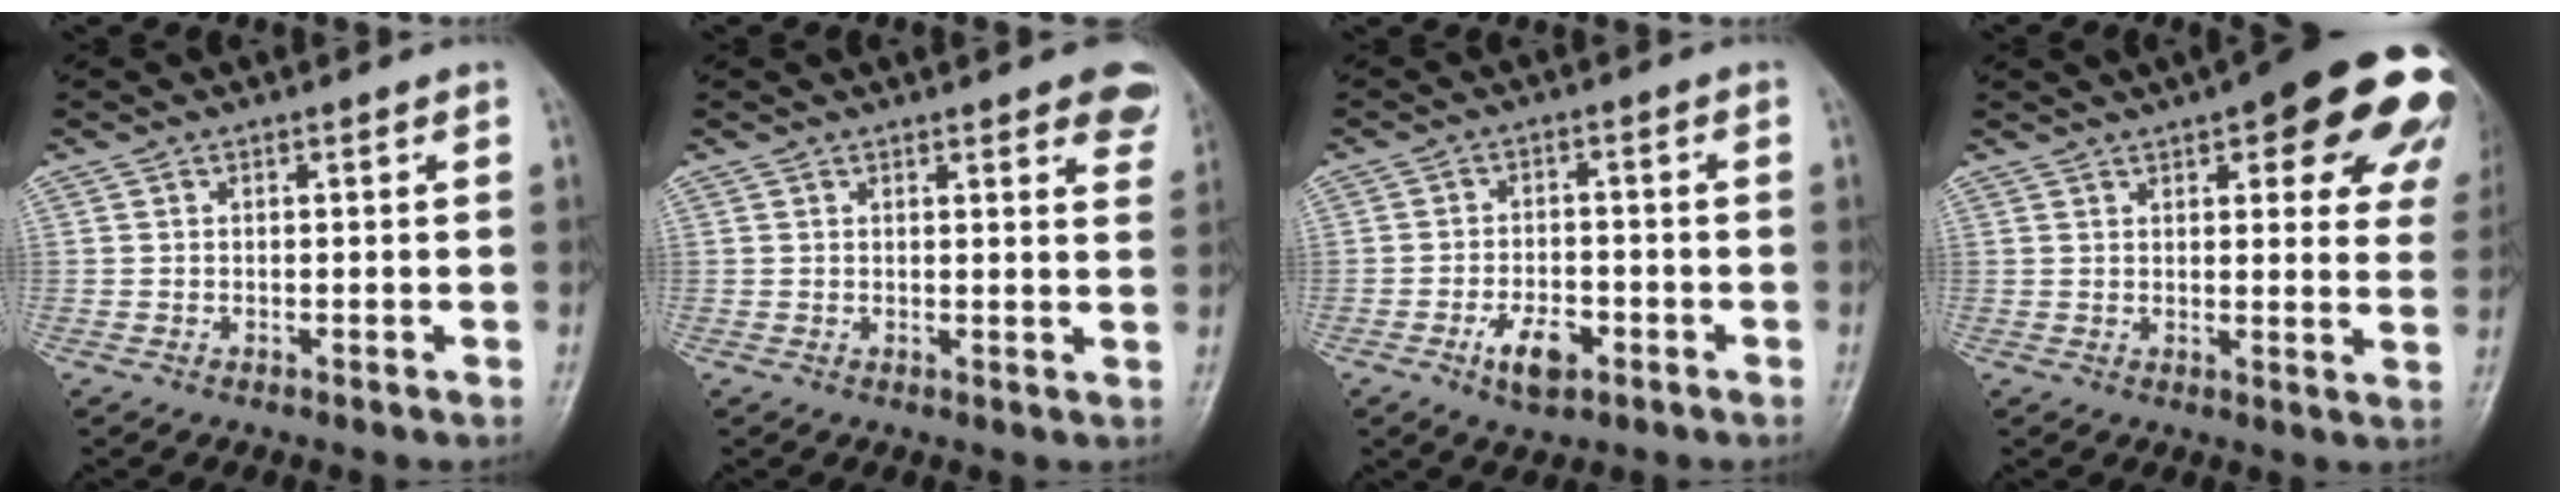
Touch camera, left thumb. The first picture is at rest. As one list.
[{"total": 8.0, "force": [5.6, 2.2, 5.2], "torque": [-0.038, -0.019, 0.052]}, {"total": 6.2, "force": [-3.0, 3.3, 4.4], "torque": [-0.066, 0.014, -0.050]}, {"total": 22.3, "force": [11.8, 7.7, 17.3], "torque": [-0.179, -0.017, 0.129]}]